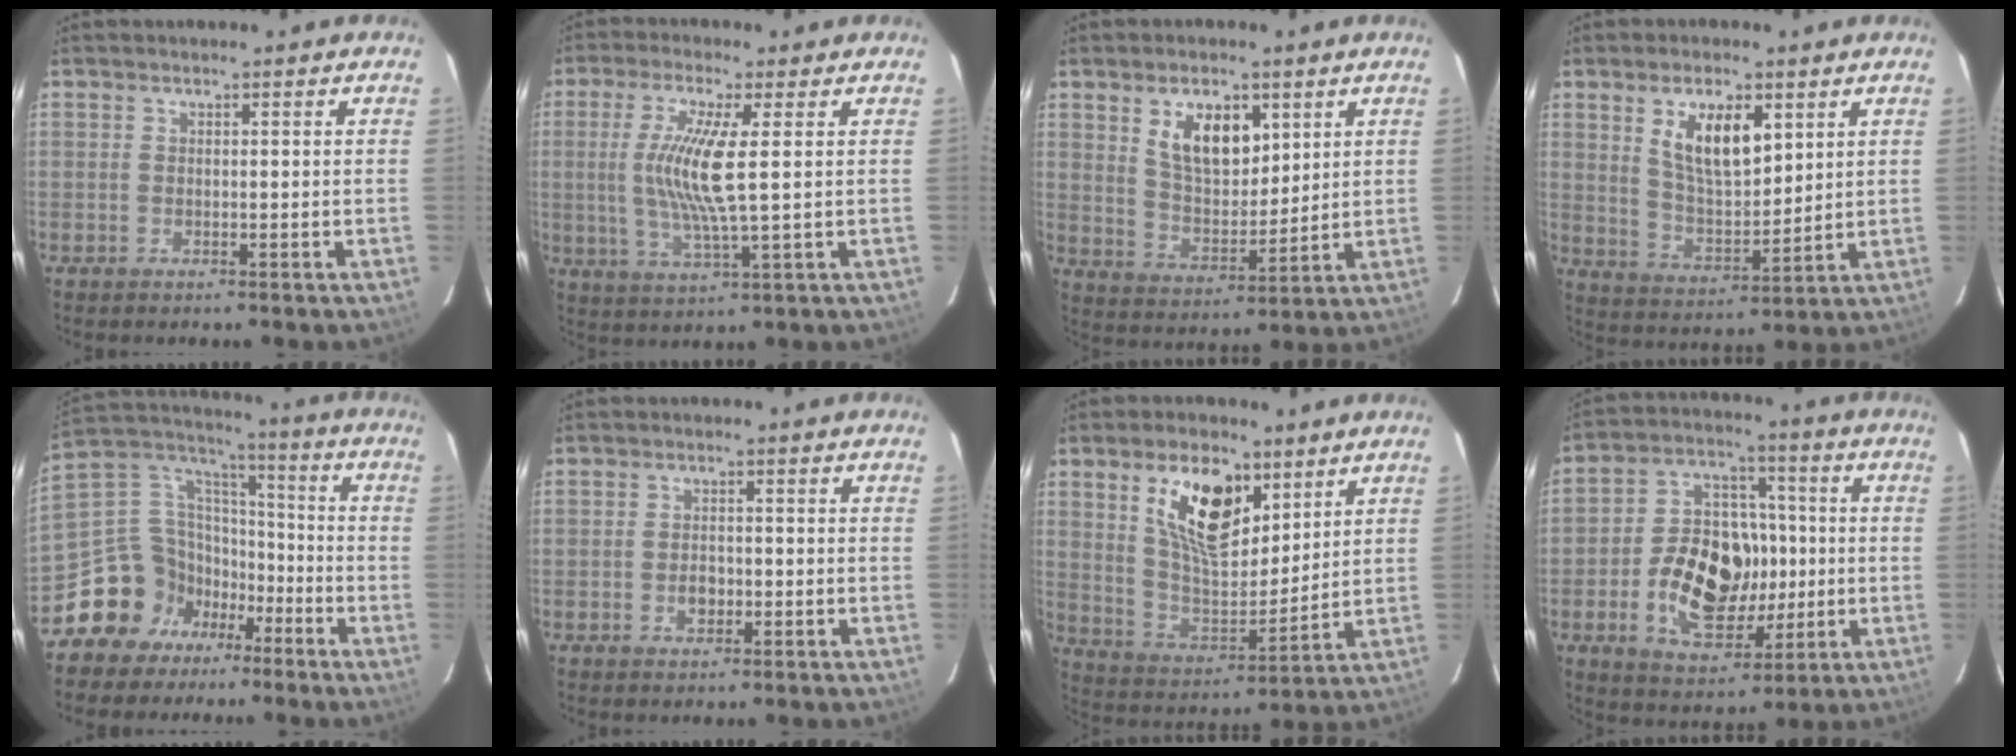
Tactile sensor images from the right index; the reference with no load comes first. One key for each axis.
{"total": 10.3, "fx": 1.3, "fy": 0.9, "fz": 10.2, "tx": -0.204, "ty": -0.008, "tz": 0.027}
{"total": 10.5, "fx": 4.7, "fy": 5.6, "fz": 7.5, "tx": -0.130, "ty": 0.006, "tz": 0.096}
{"total": 10.6, "fx": 4.7, "fy": 4.6, "fz": 8.4, "tx": -0.153, "ty": 0.002, "tz": 0.097}
{"total": 13.9, "fx": -8.8, "fy": 10.3, "fz": 3.3, "tx": -0.083, "ty": 0.057, "tz": -0.152}
{"total": 2.6, "fx": -0.8, "fy": 1.9, "fz": 1.5, "tx": -0.026, "ty": 0.004, "tz": -0.012}
{"total": 15.3, "fx": 7.5, "fy": 7.5, "fz": 11.0, "tx": -0.195, "ty": 0.006, "tz": 0.148}
{"total": 16.9, "fx": -2.5, "fy": 11.1, "fz": 12.5, "tx": -0.246, "ty": 0.024, "tz": -0.027}